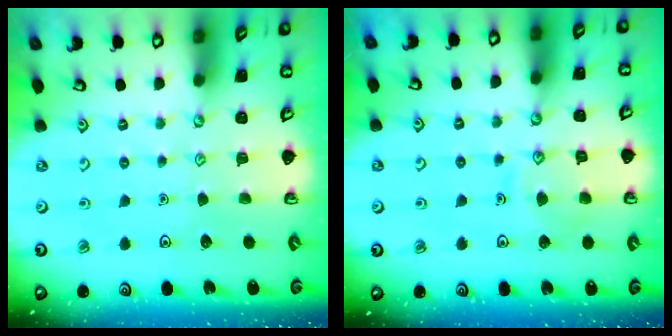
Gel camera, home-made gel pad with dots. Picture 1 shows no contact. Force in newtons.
{"total": 8.8, "press": 8.7, "slide": 0.8}